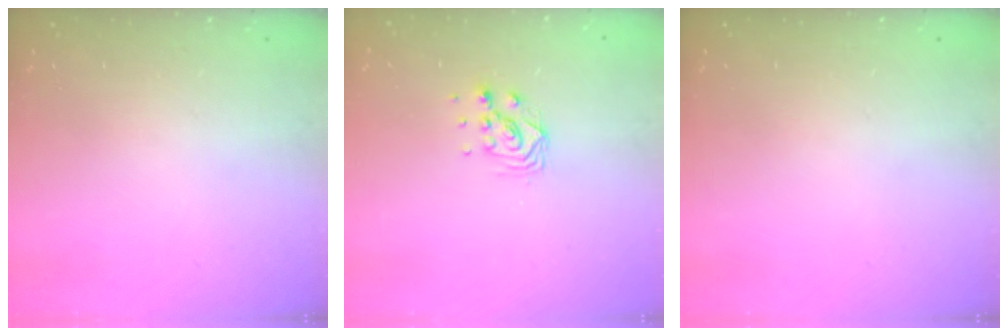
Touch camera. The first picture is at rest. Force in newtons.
{"total": 6.6, "press": 6.6, "slide": 0.4}
{"total": 0.0}